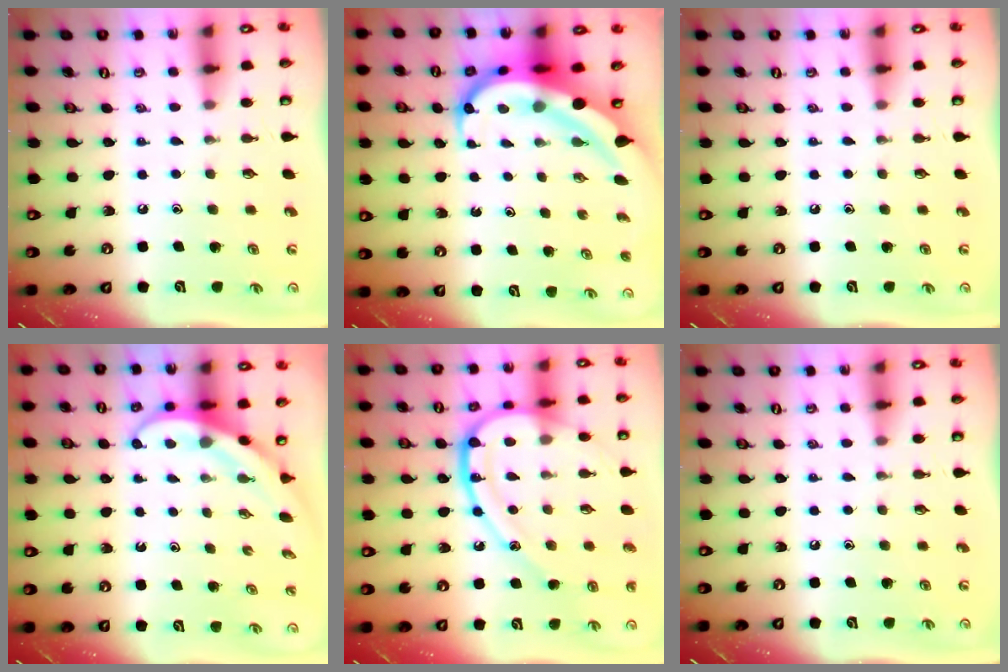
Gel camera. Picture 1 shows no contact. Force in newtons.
{"total": 12.5, "press": 12.4, "slide": 1.3}
{"total": 0.0}
{"total": 4.0, "press": 4.0, "slide": 0.3}
{"total": 18.6, "press": 18.6, "slide": 1.6}
{"total": 0.0}